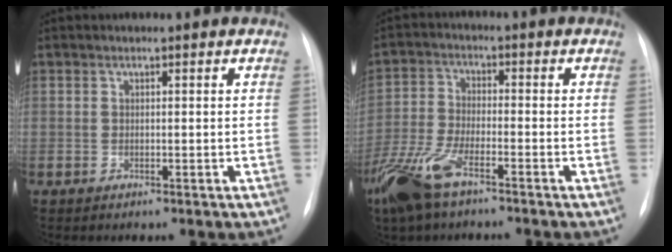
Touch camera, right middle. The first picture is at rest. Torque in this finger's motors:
{"motor_torque": [1.14, -0.99, 0.52, 0.14]}